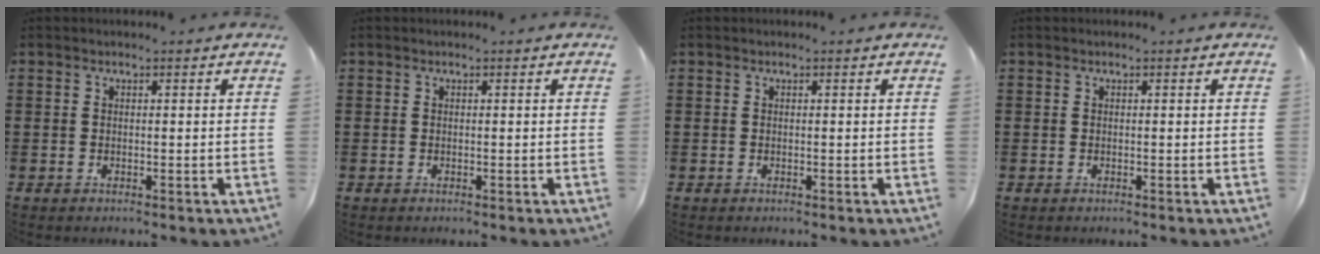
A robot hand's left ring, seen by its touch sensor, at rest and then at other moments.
{"total": 0.0}
{"total": 0.0}
{"total": 0.0}